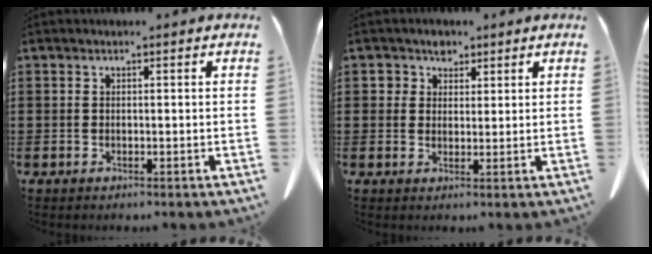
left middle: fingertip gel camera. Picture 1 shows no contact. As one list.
[{"total": 3.3, "force": [1.9, 2.6, 0.5], "torque": [-0.008, 0.007, 0.031]}]